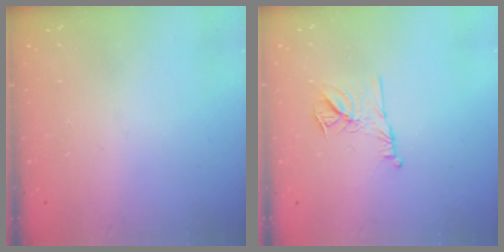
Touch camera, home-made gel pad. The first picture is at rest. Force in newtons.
{"total": 9.6, "press": 9.6, "slide": 0.9}